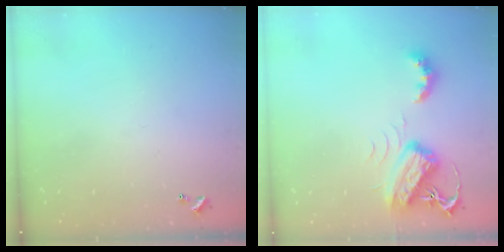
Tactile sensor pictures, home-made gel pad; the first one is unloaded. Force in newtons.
{"total": 7.0, "press": 7.0, "slide": 0.1}